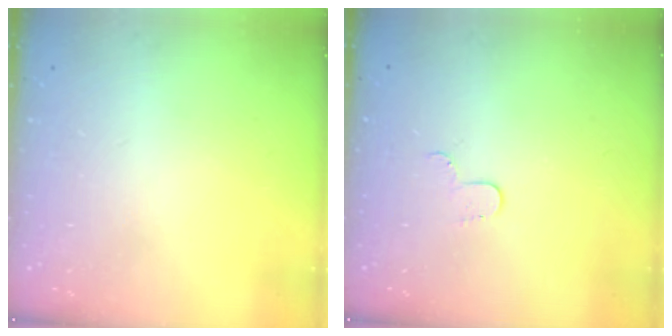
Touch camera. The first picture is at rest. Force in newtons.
{"total": 4.2, "press": 4.2, "slide": 0.4}